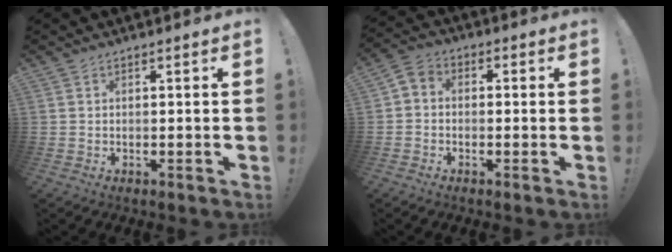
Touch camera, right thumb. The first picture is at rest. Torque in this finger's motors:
{"motor_torque": [0.01, 0.05, 0.24, -0.28, 0.15]}